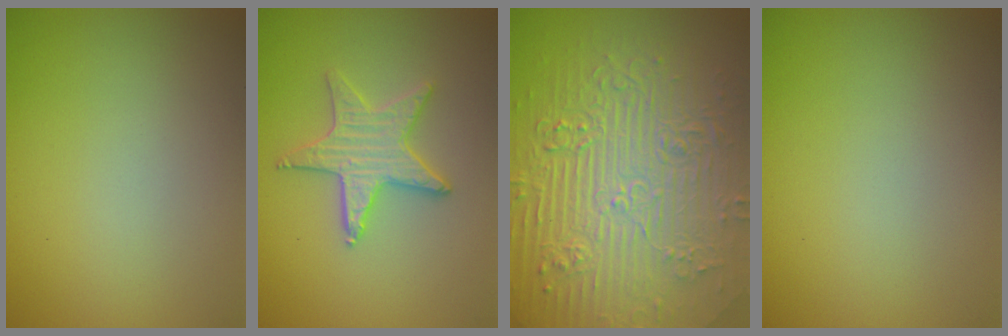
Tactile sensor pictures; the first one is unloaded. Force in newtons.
{"total": 3.3, "press": 3.3, "slide": 0.1}
{"total": 11.1, "press": 7.4, "slide": 8.3}
{"total": 0.0}